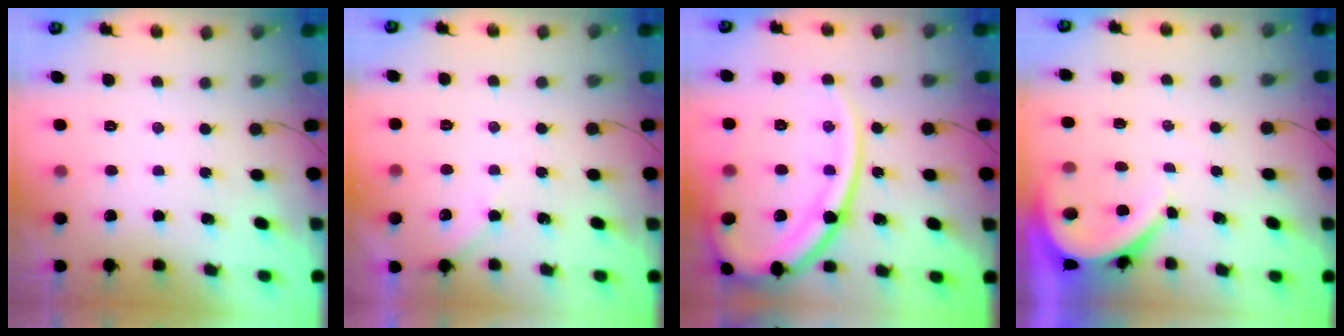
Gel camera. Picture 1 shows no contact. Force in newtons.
{"total": 2.7, "press": 2.6, "slide": 0.5}
{"total": 20.1, "press": 20.0, "slide": 2.1}
{"total": 3.8, "press": 3.8, "slide": 0.5}